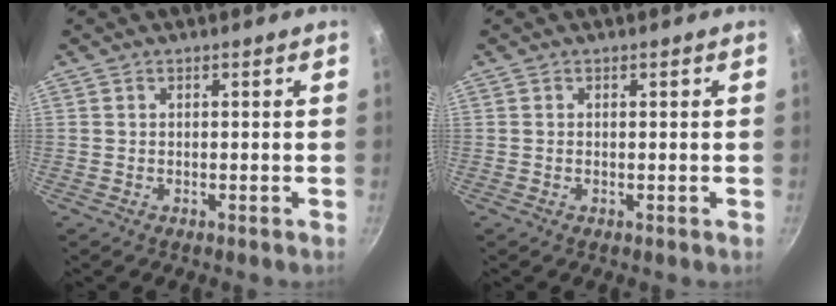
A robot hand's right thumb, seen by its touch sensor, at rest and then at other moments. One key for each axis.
{"total": 0.0}